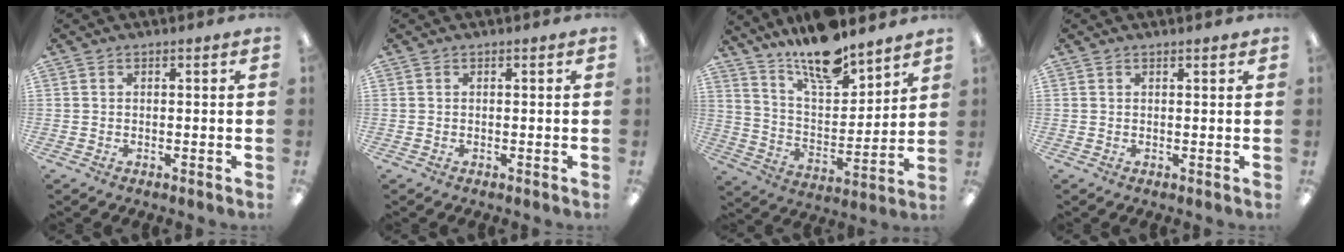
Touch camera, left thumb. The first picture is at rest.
{"total": 0.0}
{"total": 14.4, "force": [12.7, 3.5, 5.9], "torque": [-0.115, -0.088, 0.225]}
{"total": 0.8, "force": [0.7, 0.1, 0.3], "torque": [0.001, -0.003, 0.011]}